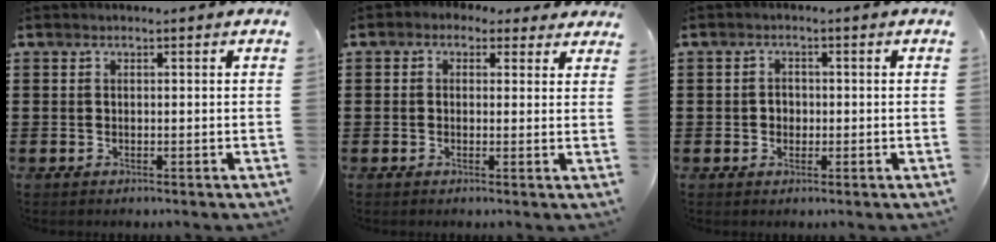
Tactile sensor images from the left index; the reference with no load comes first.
{"total": 1.8, "force": [0.9, 1.4, 0.6], "torque": [-0.018, 0.009, 0.015]}
{"total": 1.8, "force": [-0.2, 1.6, 0.7], "torque": [-0.019, 0.007, -0.007]}